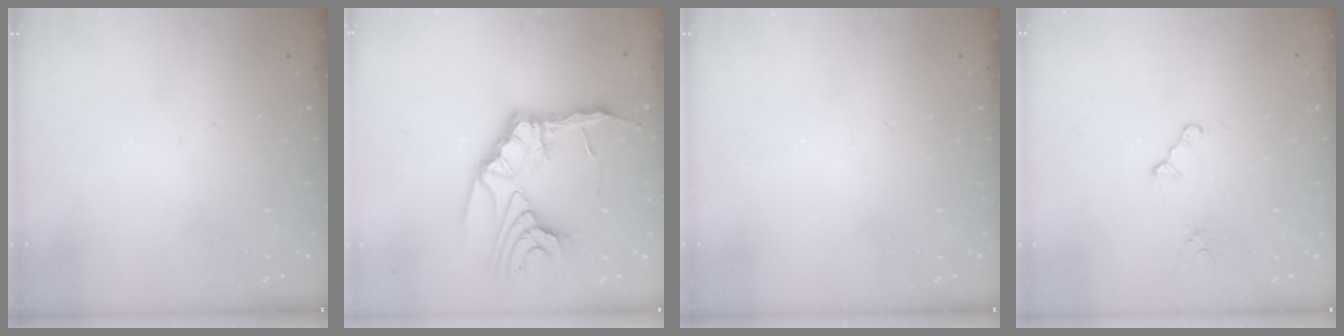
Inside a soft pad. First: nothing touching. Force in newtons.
{"total": 16.2, "press": 16.0, "slide": 2.4}
{"total": 0.0}
{"total": 2.0, "press": 2.0, "slide": 0.4}